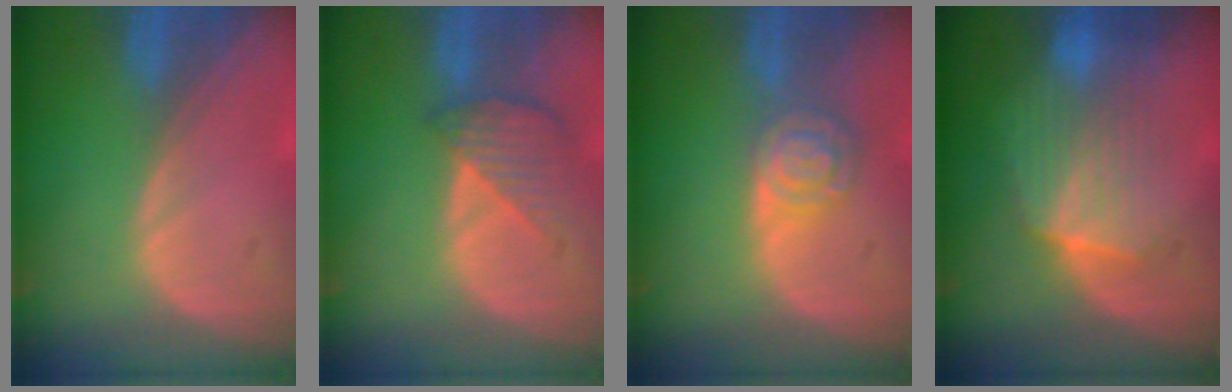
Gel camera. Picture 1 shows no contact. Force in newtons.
{"total": 4.6, "press": 4.2, "slide": 1.8}
{"total": 5.5, "press": 4.9, "slide": 2.6}
{"total": 7.1, "press": 7.0, "slide": 1.3}